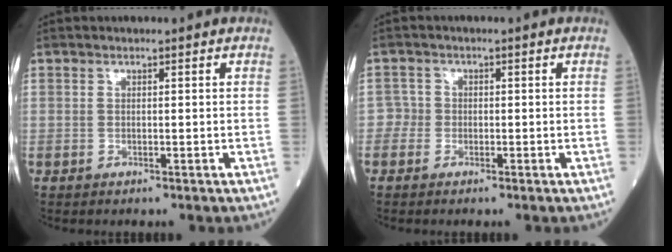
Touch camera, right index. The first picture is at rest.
{"total": 1.6, "force": [-0.8, 1.4, -0.2], "torque": [0.013, 0.010, -0.020]}